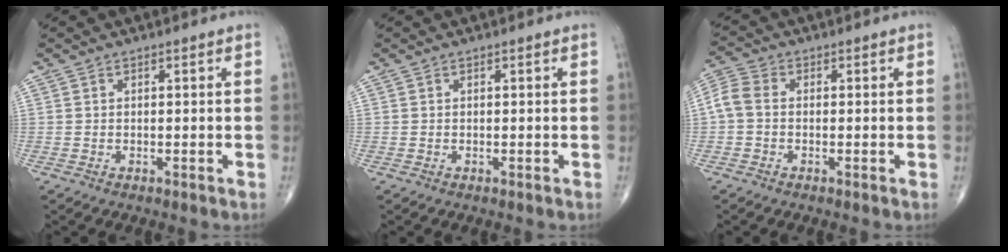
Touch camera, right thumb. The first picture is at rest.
{"total": 0.0}
{"total": 4.6, "force": [-0.4, 3.3, 3.3], "torque": [-0.075, 0.013, -0.019]}